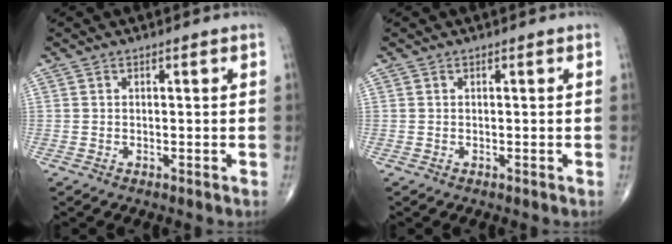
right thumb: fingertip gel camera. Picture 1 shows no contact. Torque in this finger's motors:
{"motor_torque": [0.00, 0.00, -0.01, -0.01, 0.00]}